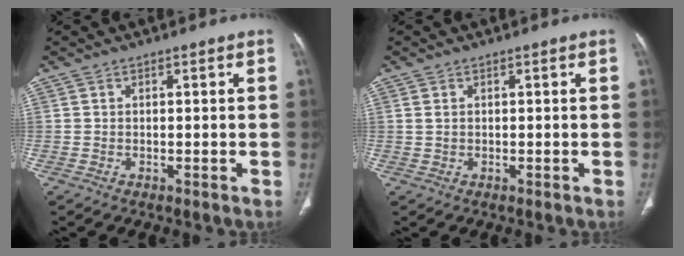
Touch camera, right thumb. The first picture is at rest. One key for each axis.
{"total": 1.0, "fx": 0.3, "fy": 0.6, "fz": 0.6, "tx": -0.017, "ty": 0.003, "tz": 0.012}